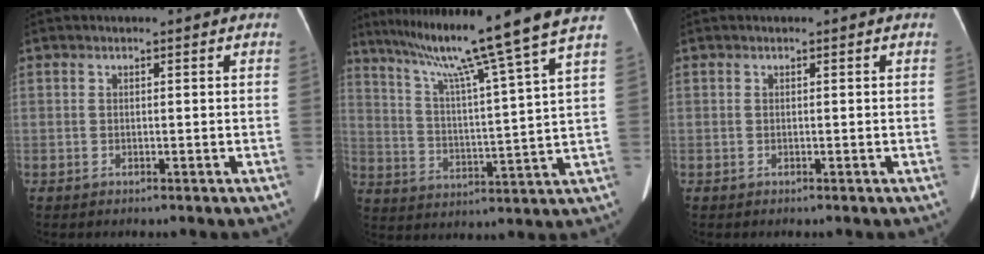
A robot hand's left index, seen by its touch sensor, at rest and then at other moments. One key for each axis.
{"total": 17.2, "fx": 13.5, "fy": -3.1, "fz": 10.1, "tx": -0.164, "ty": -0.019, "tz": 0.202}
{"total": 0.0}